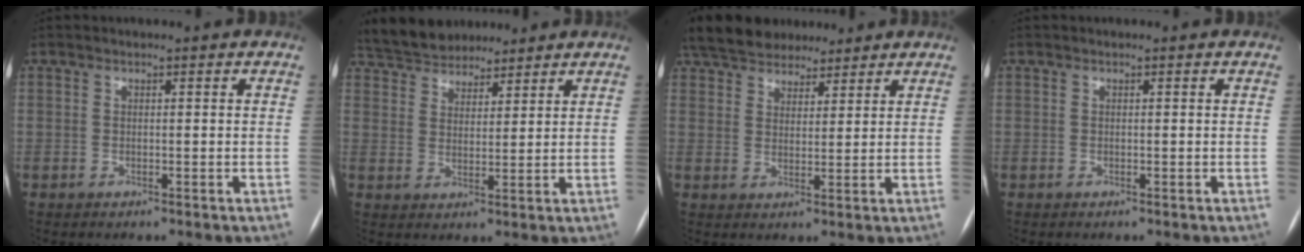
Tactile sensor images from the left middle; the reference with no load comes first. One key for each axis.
{"total": 9.3, "fx": 8.4, "fy": 3.4, "fz": 2.2, "tx": -0.039, "ty": 0.028, "tz": 0.146}
{"total": 14.5, "fx": 12.0, "fy": 6.1, "fz": 5.2, "tx": -0.107, "ty": 0.043, "tz": 0.195}
{"total": 0.0}